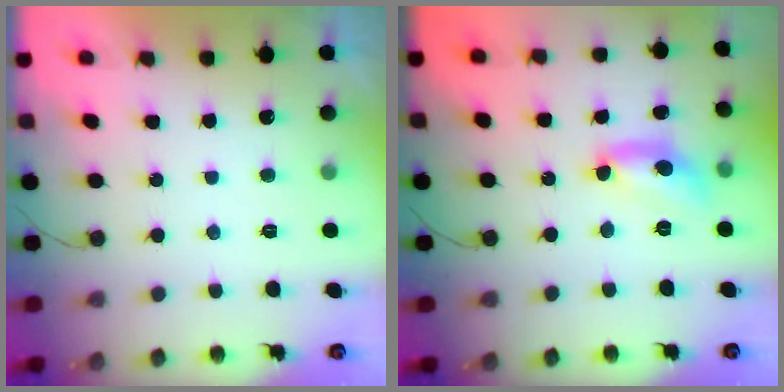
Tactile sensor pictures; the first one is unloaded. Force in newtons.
{"total": 12.2, "press": 12.1, "slide": 0.8}